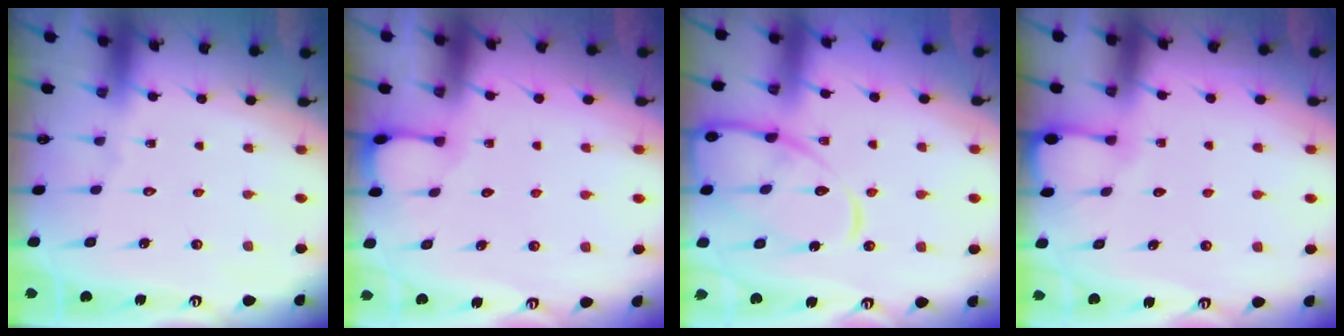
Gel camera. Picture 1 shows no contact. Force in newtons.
{"total": 2.1, "press": 2.1, "slide": 0.2}
{"total": 14.1, "press": 14.1, "slide": 1.3}
{"total": 2.8, "press": 2.8, "slide": 0.4}